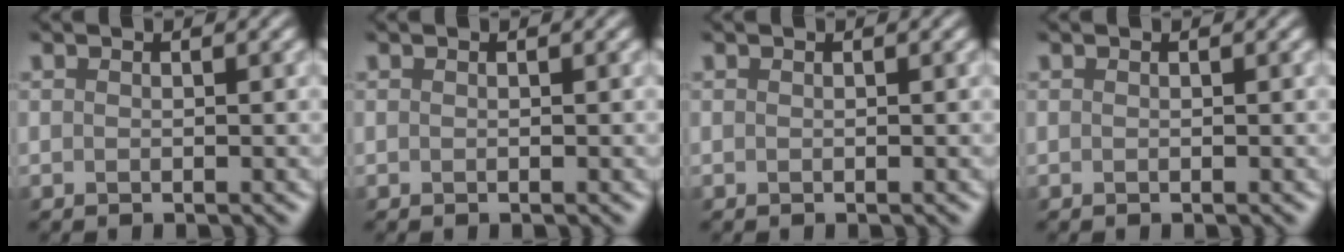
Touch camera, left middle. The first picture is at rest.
{"total": 0.0}
{"total": 0.0}
{"total": 0.0}